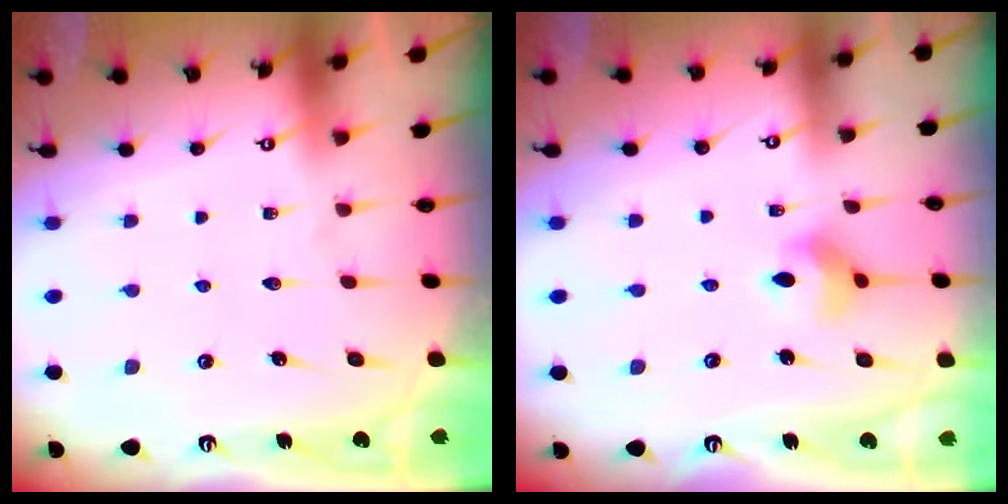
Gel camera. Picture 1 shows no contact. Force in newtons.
{"total": 5.9, "press": 5.7, "slide": 1.5}